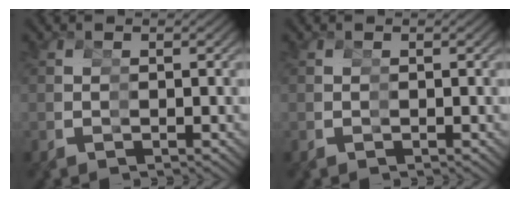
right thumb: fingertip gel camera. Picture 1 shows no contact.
{"total": 0.0}